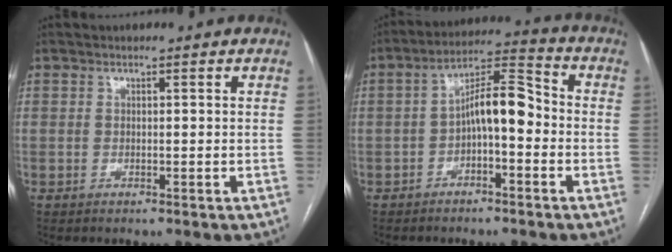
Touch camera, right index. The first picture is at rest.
{"total": 8.4, "force": [-1.5, 2.8, 7.8], "torque": [-0.132, 0.036, -0.025]}